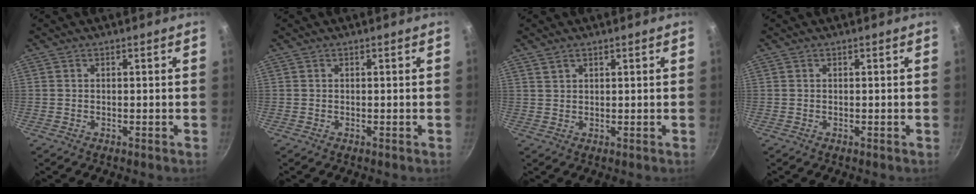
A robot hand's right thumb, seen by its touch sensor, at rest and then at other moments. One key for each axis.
{"total": 0.0}
{"total": 1.8, "fx": 1.3, "fy": 1.0, "fz": 0.8, "tx": -0.009, "ty": -0.001, "tz": 0.025}
{"total": 0.0}